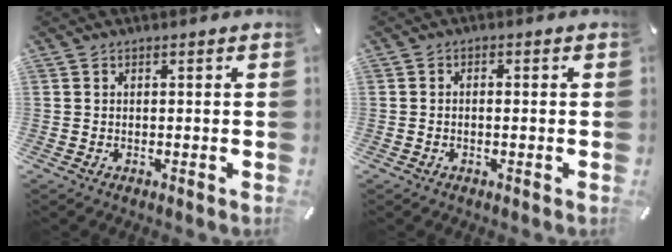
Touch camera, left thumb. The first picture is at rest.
{"total": 1.1, "force": [-0.5, 0.4, 0.8], "torque": [-0.017, 0.000, -0.010]}